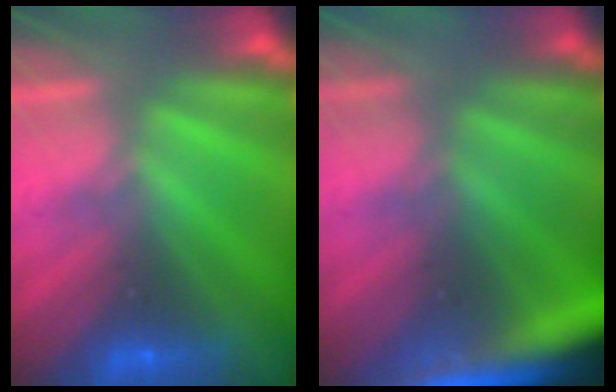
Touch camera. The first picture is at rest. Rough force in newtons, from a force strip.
{"total": 6.1}